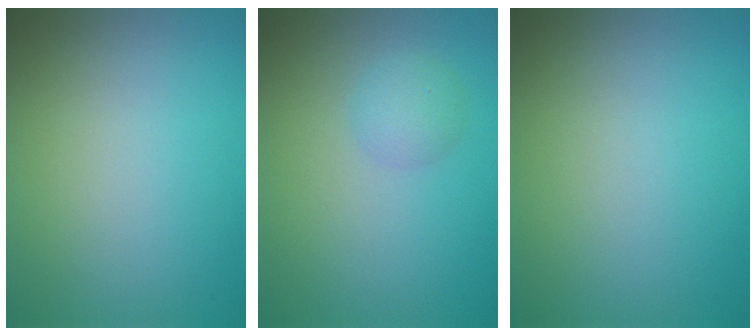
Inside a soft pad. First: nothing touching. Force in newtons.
{"total": 1.8, "press": 1.8, "slide": 0.1}
{"total": 0.0}